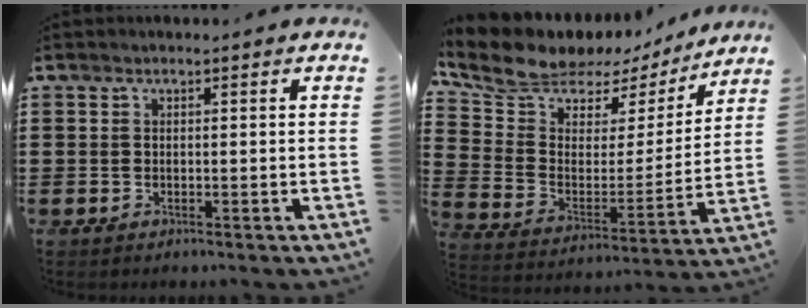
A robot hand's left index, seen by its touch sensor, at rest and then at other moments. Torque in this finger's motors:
{"motor_torque": [0.34, 0.33, 1.05, 0.21]}